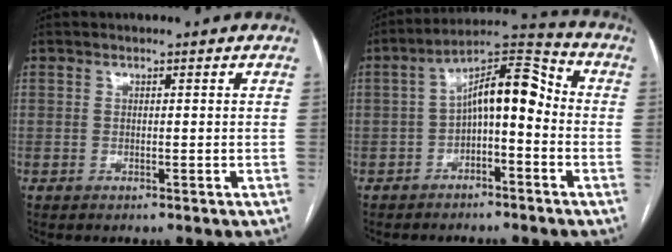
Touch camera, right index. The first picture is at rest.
{"total": 9.9, "force": [-1.1, 3.4, 9.2], "torque": [-0.152, 0.044, -0.020]}